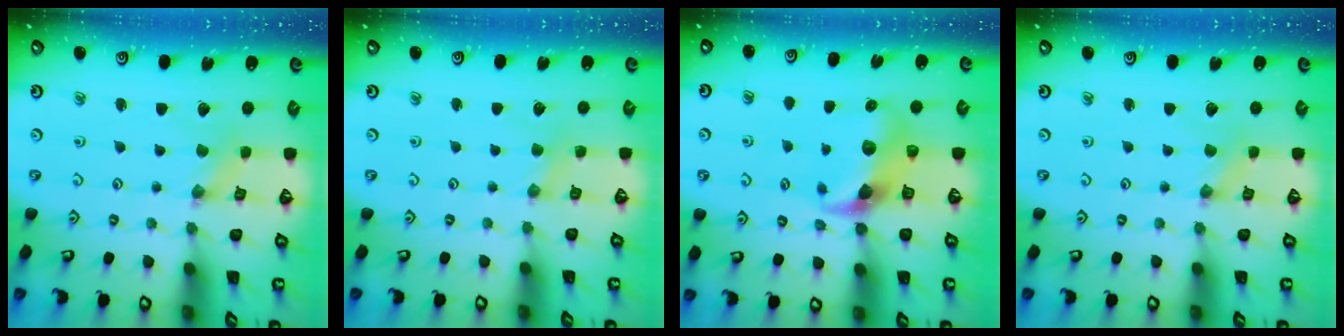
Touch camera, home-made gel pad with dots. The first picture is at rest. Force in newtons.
{"total": 2.7, "press": 2.6, "slide": 0.5}
{"total": 9.9, "press": 9.7, "slide": 1.6}
{"total": 0.0}